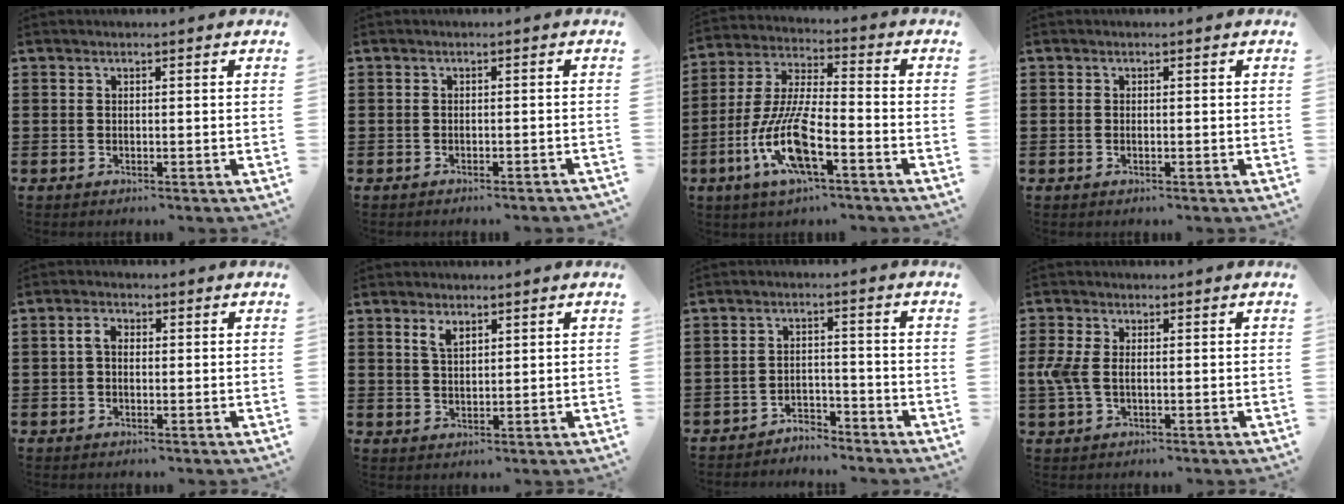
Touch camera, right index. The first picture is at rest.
{"total": 0.9, "force": [-0.8, 0.0, 0.1], "torque": [-0.005, 0.002, -0.017]}
{"total": 11.5, "force": [-5.3, 2.9, 9.8], "torque": [-0.230, -0.011, -0.107]}
{"total": 0.0}
{"total": 2.5, "force": [0.1, 1.6, 2.0], "torque": [-0.048, 0.005, -0.003]}
{"total": 2.5, "force": [1.6, 1.2, 1.5], "torque": [-0.034, 0.003, 0.030]}
{"total": 3.3, "force": [-3.3, 0.7, 0.0], "torque": [-0.009, 0.005, -0.069]}
{"total": 3.6, "force": [-0.3, 2.0, 3.0], "torque": [-0.088, -0.006, -0.015]}